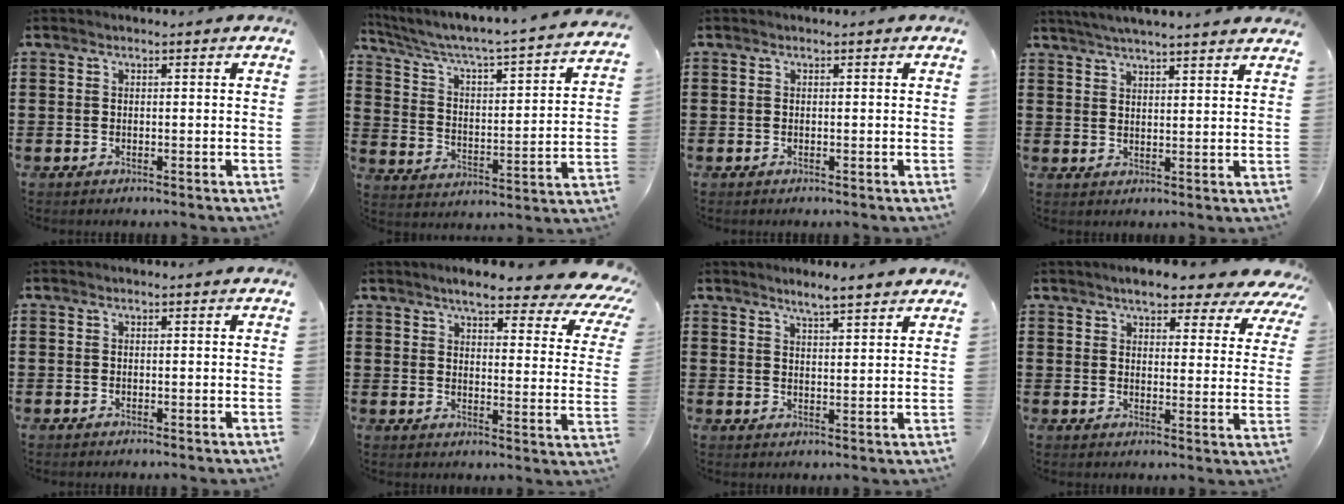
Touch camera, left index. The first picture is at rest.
{"total": 3.2, "force": [2.5, 0.2, 2.0], "torque": [-0.057, -0.038, 0.028]}
{"total": 0.0}
{"total": 4.0, "force": [3.8, -0.6, 0.9], "torque": [-0.030, -0.013, 0.068]}
{"total": 0.0}
{"total": 6.9, "force": [5.6, 0.8, 4.0], "torque": [-0.076, -0.037, 0.089]}
{"total": 3.5, "force": [3.4, -0.2, 1.2], "torque": [-0.032, -0.009, 0.060]}
{"total": 5.7, "force": [5.1, 1.2, 2.3], "torque": [-0.058, -0.021, 0.088]}